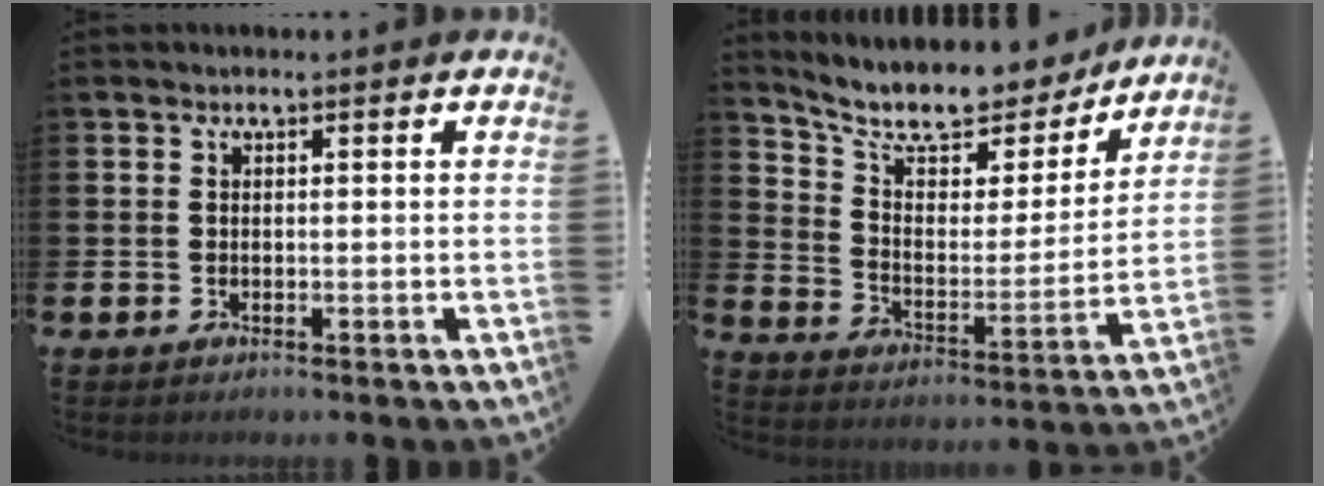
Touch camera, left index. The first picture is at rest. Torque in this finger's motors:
{"motor_torque": [1.15, -0.99, 0.31, 0.21]}